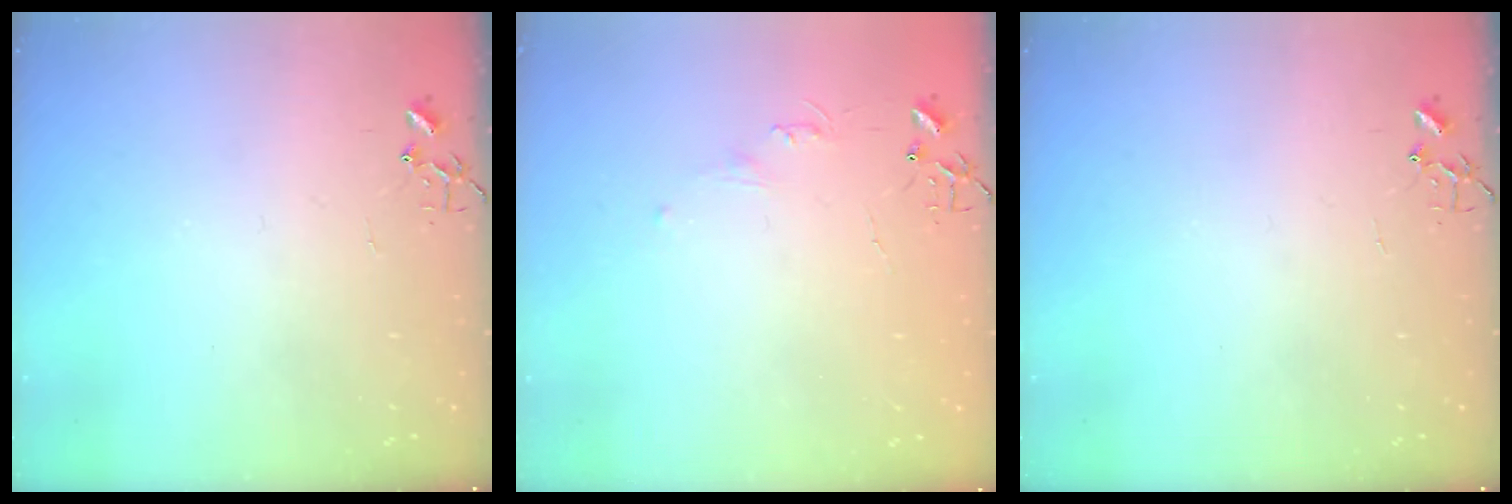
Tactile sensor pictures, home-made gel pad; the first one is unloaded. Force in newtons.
{"total": 4.0, "press": 3.9, "slide": 0.6}
{"total": 0.0}